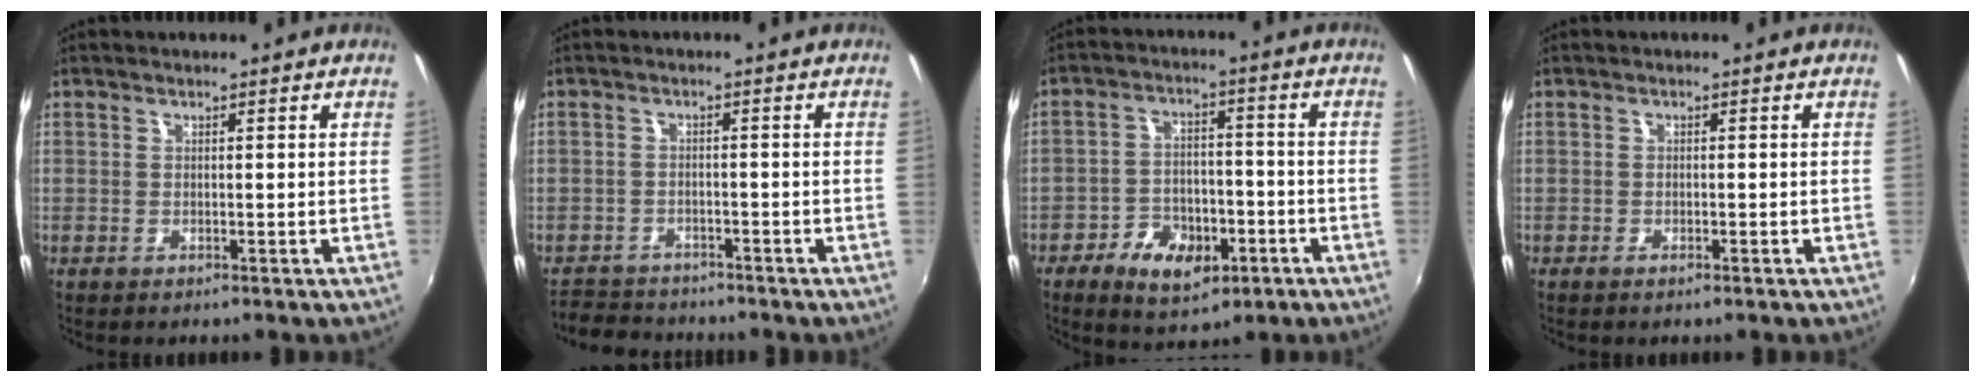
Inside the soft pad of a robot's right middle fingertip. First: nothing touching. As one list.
[{"total": 5.5, "force": [-4.9, 2.4, 0.4], "torque": [-0.029, 0.006, -0.087]}, {"total": 10.7, "force": [-5.5, 6.4, 6.5], "torque": [-0.137, 0.002, -0.082]}, {"total": 1.0, "force": [-0.8, 0.3, 0.5], "torque": [-0.009, -0.005, -0.015]}]